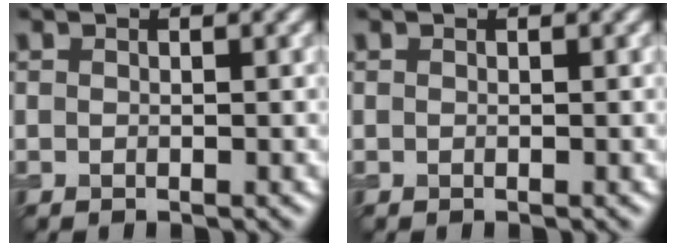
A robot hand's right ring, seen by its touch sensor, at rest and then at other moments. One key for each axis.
{"total": 0.0}